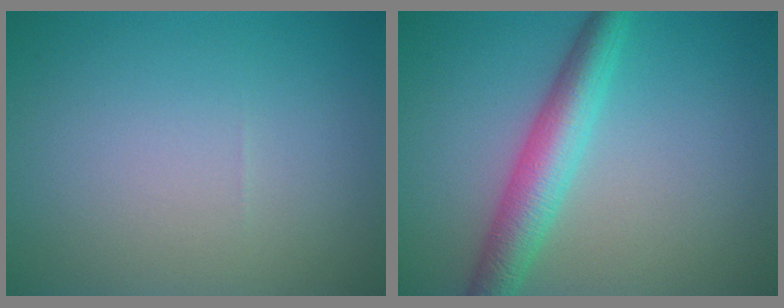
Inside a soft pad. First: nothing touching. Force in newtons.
{"total": 4.7, "press": 4.7, "slide": 0.1}